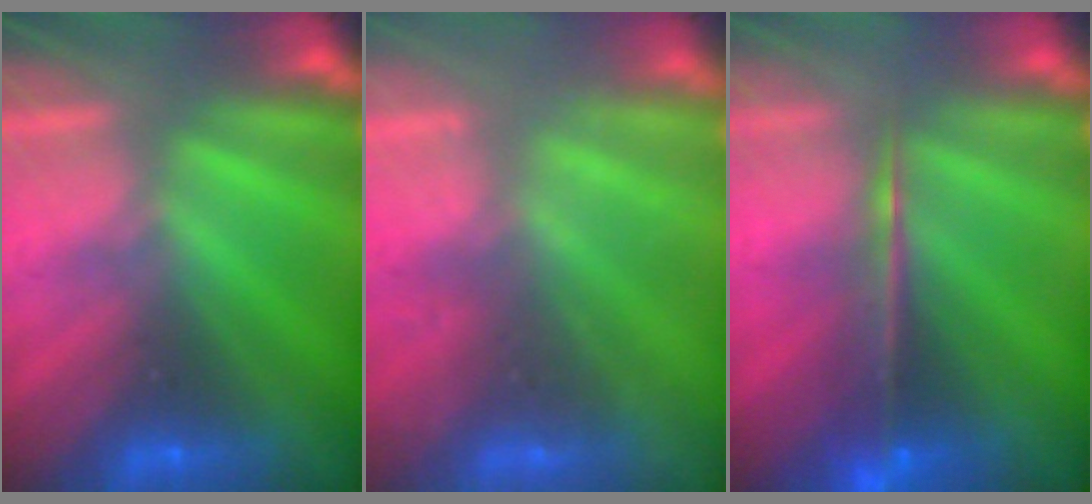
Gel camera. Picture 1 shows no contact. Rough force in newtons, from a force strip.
{"total": 2.2}
{"total": 7.0}